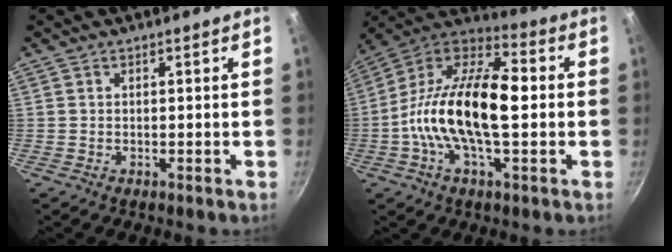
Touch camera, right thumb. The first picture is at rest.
{"total": 21.0, "force": [-0.7, 9.6, 18.7], "torque": [-0.332, 0.035, -0.039]}